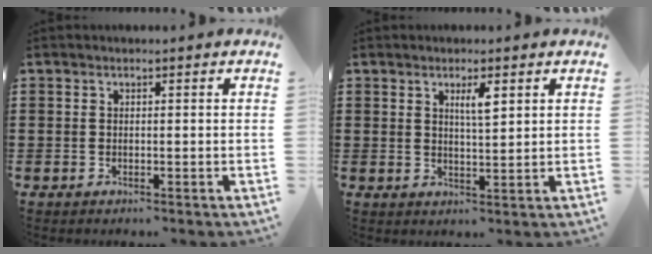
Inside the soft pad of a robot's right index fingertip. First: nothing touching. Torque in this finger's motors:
{"motor_torque": [0.18, -0.04, 0.14, 0.05]}